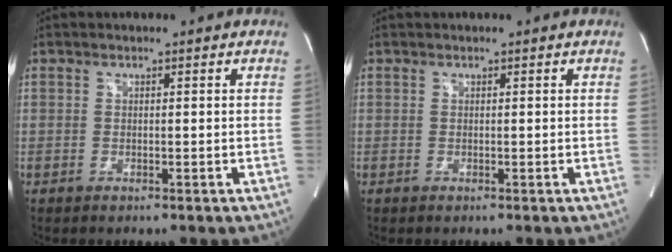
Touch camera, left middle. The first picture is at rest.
{"total": 0.0}